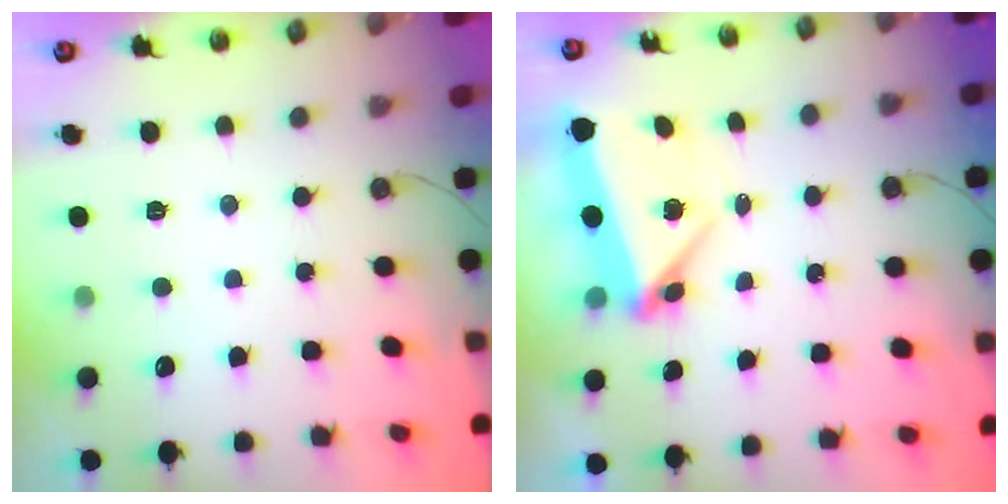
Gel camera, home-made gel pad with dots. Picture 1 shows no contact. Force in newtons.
{"total": 5.9, "press": 5.0, "slide": 3.1}